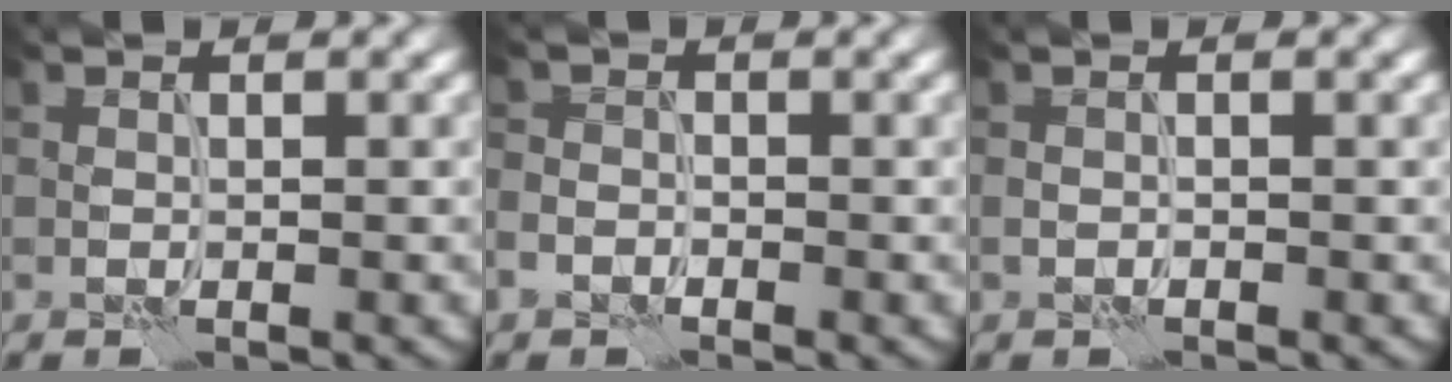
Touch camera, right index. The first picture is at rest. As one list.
[{"total": 1.3, "force": [-1.2, 0.2, -0.5], "torque": [0.013, 0.001, -0.026]}, {"total": 0.5, "force": [-0.3, -0.4, 0.0], "torque": [-0.001, -0.001, -0.006]}]